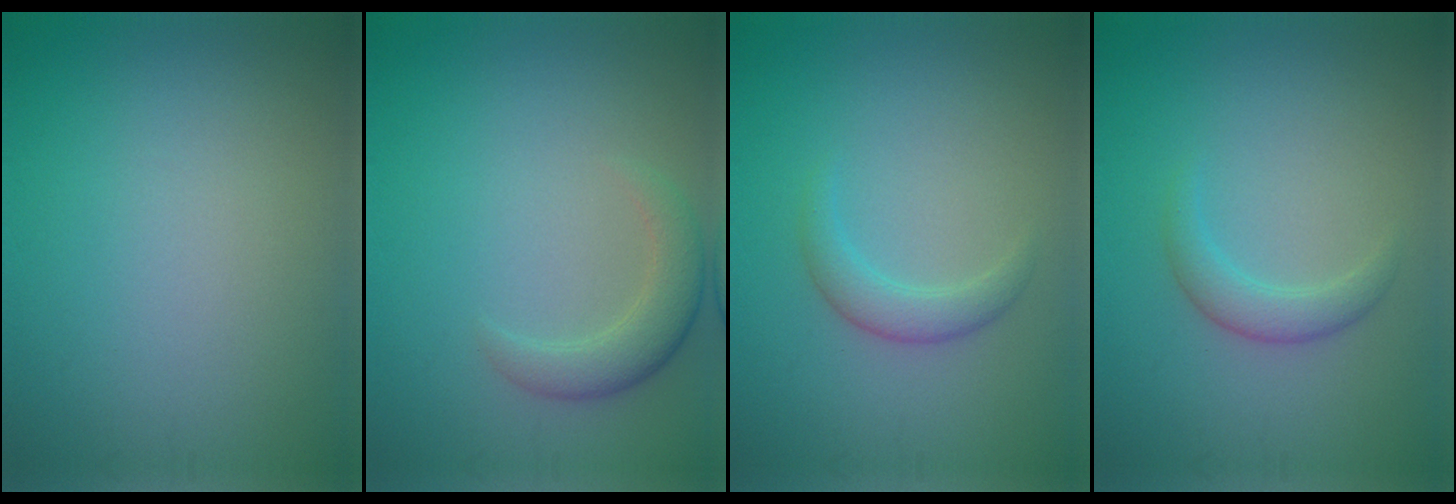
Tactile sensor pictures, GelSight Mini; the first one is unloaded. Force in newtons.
{"total": 2.8, "press": 2.8, "slide": 0.0}
{"total": 2.1, "press": 2.1, "slide": 0.1}
{"total": 2.1, "press": 2.1, "slide": 0.1}